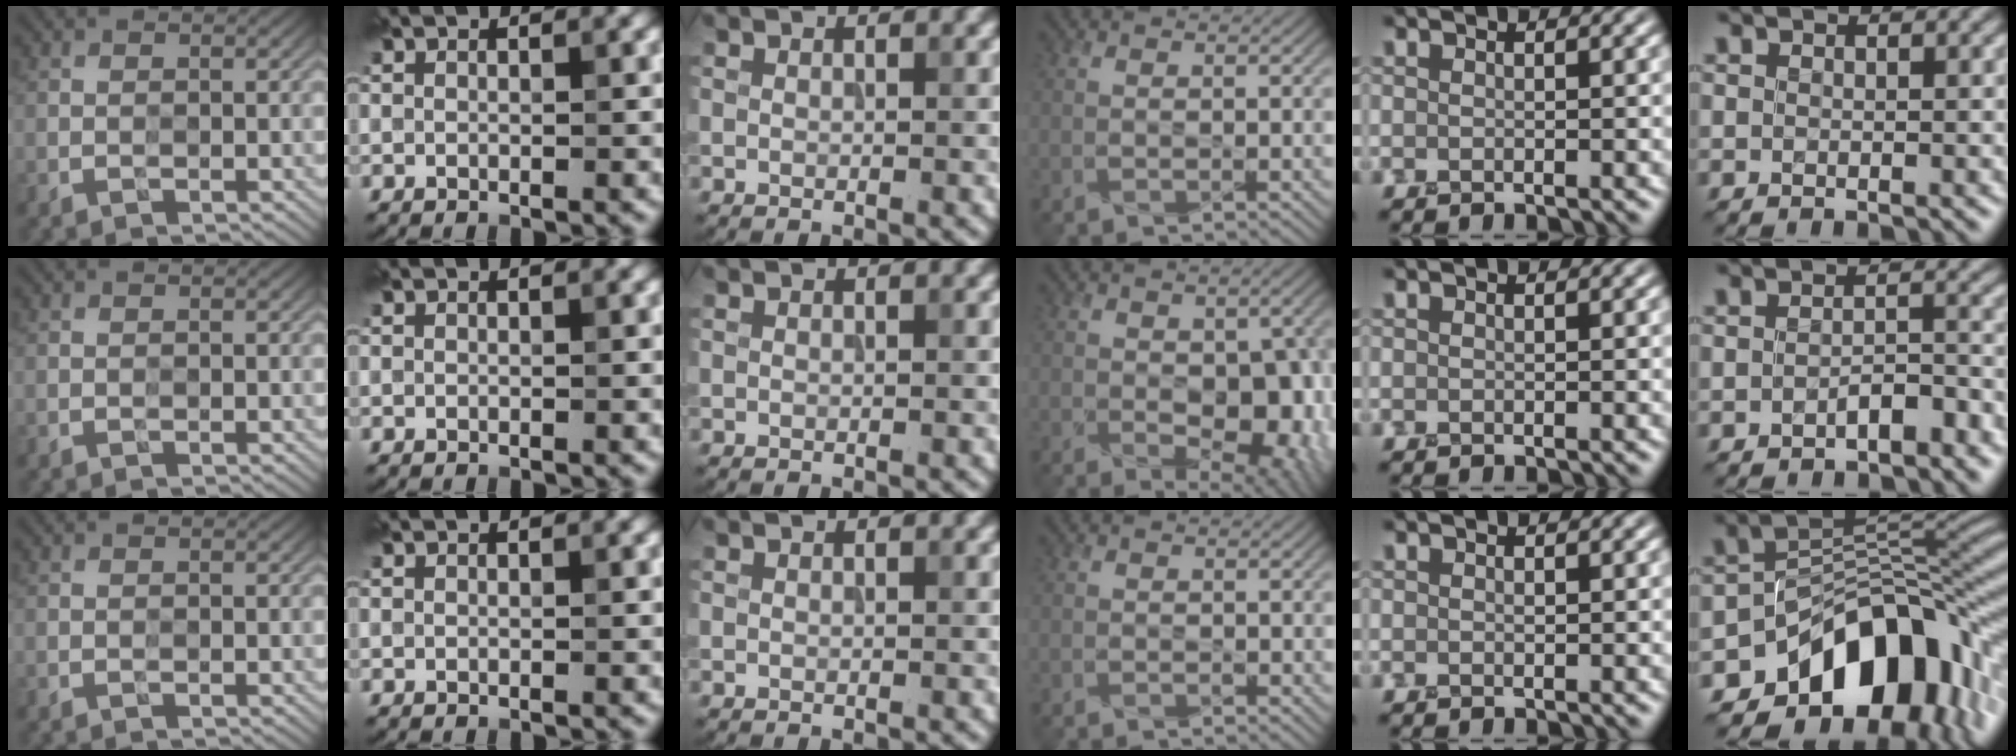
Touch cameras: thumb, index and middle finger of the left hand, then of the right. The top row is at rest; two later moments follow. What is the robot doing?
{"motion": "twist", "object": "kettle"}